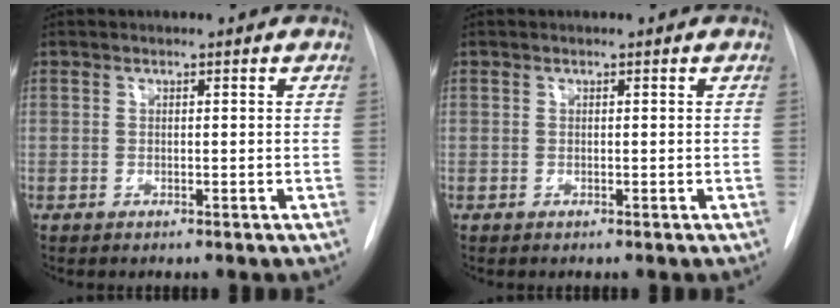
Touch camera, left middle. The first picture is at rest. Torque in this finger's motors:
{"motor_torque": [0.00, 0.00, 0.00, 0.01]}